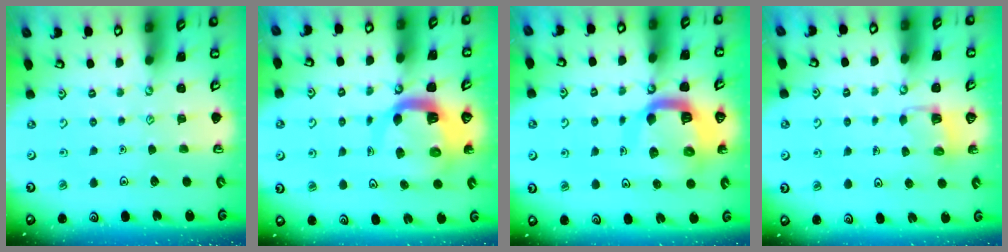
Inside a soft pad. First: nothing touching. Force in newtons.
{"total": 9.4, "press": 9.4, "slide": 1.3}
{"total": 14.2, "press": 14.1, "slide": 1.7}
{"total": 3.1, "press": 3.1, "slide": 0.3}